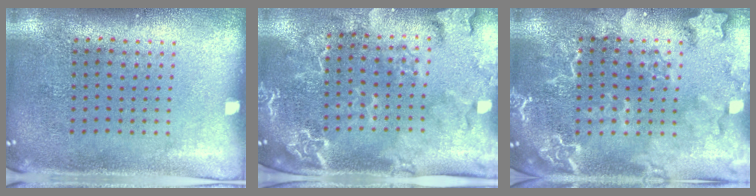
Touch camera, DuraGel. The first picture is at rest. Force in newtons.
{"total": 2.8, "press": 2.5, "slide": 1.3}
{"total": 2.6, "press": 2.6, "slide": 0.3}